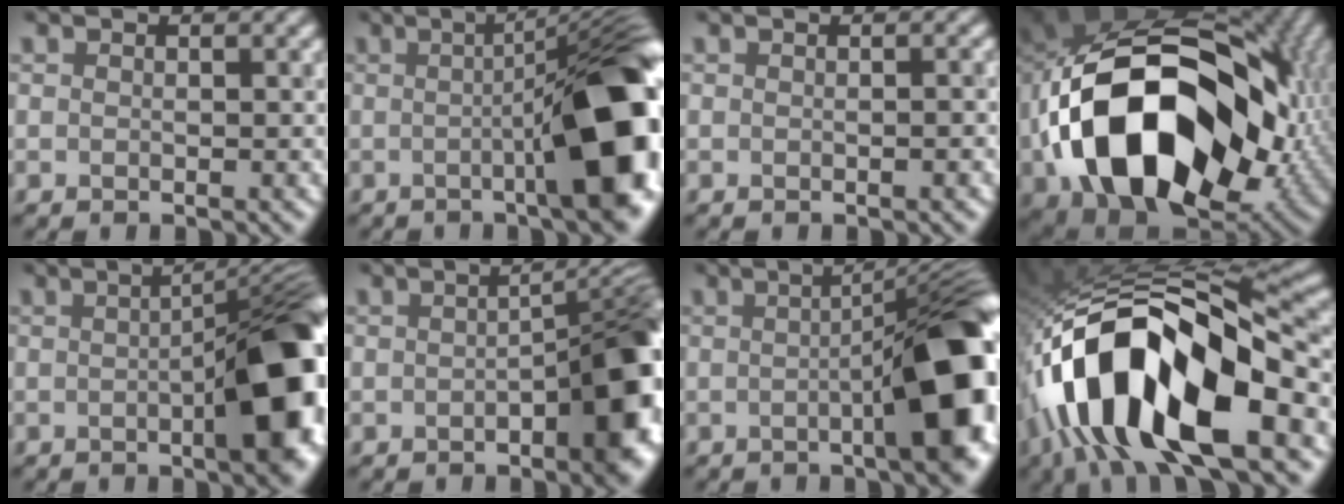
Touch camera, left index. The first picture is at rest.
{"total": 14.9, "force": [-1.4, 4.0, 14.3], "torque": [-0.145, 0.007, -0.027]}
{"total": 0.6, "force": [-0.2, 0.1, 0.6], "torque": [-0.008, 0.004, -0.001]}
{"total": 19.4, "force": [-2.5, 13.6, 13.5], "torque": [-0.275, -0.024, -0.034]}
{"total": 12.5, "force": [-1.5, 4.3, 11.7], "torque": [-0.111, -0.005, -0.022]}
{"total": 10.6, "force": [-2.4, 4.6, 9.3], "torque": [-0.082, 0.001, -0.031]}
{"total": 13.5, "force": [-1.6, 3.9, 12.9], "torque": [-0.124, 0.006, -0.028]}
{"total": 16.6, "force": [-5.1, 7.1, 14.1], "torque": [-0.248, 0.016, -0.085]}